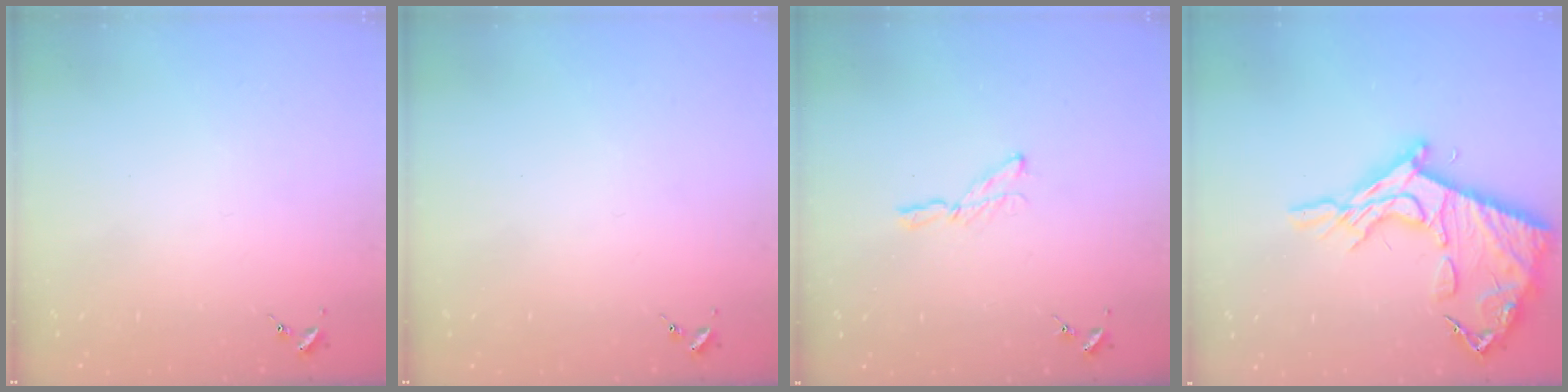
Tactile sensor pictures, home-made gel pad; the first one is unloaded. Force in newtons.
{"total": 0.0}
{"total": 3.9, "press": 3.8, "slide": 0.4}
{"total": 19.4, "press": 19.4, "slide": 1.4}